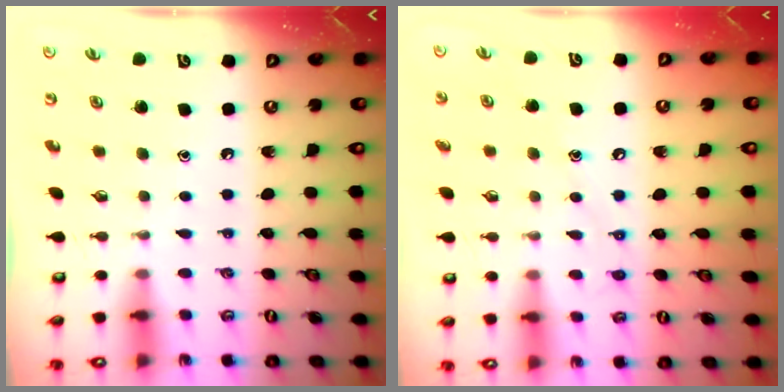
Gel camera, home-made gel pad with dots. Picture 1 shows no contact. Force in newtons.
{"total": 8.0, "press": 8.0, "slide": 0.8}